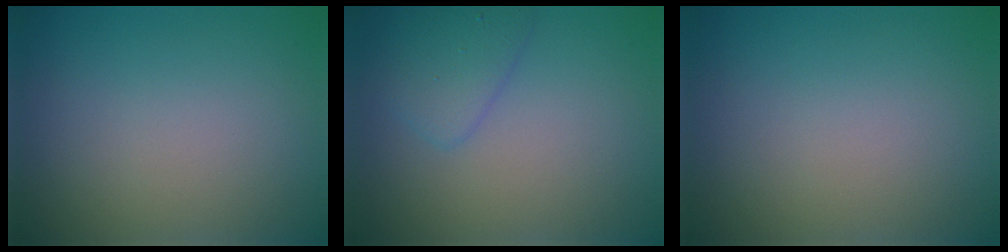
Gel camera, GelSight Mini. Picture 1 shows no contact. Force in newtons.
{"total": 2.4, "press": 2.4, "slide": 0.2}
{"total": 0.0}